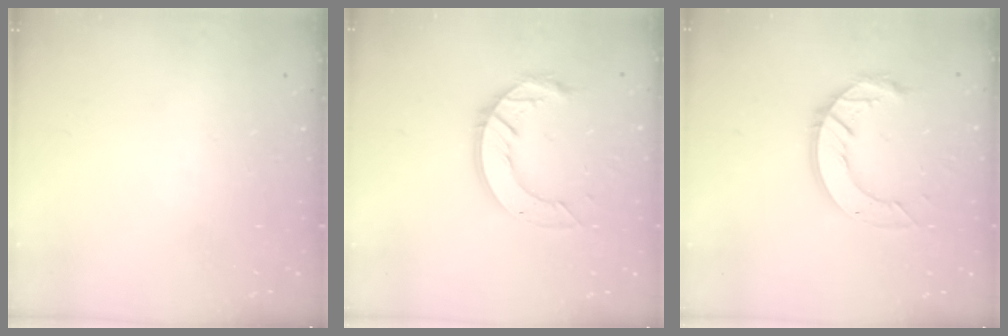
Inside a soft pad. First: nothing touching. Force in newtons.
{"total": 12.3, "press": 12.2, "slide": 1.2}
{"total": 12.3, "press": 12.2, "slide": 1.2}